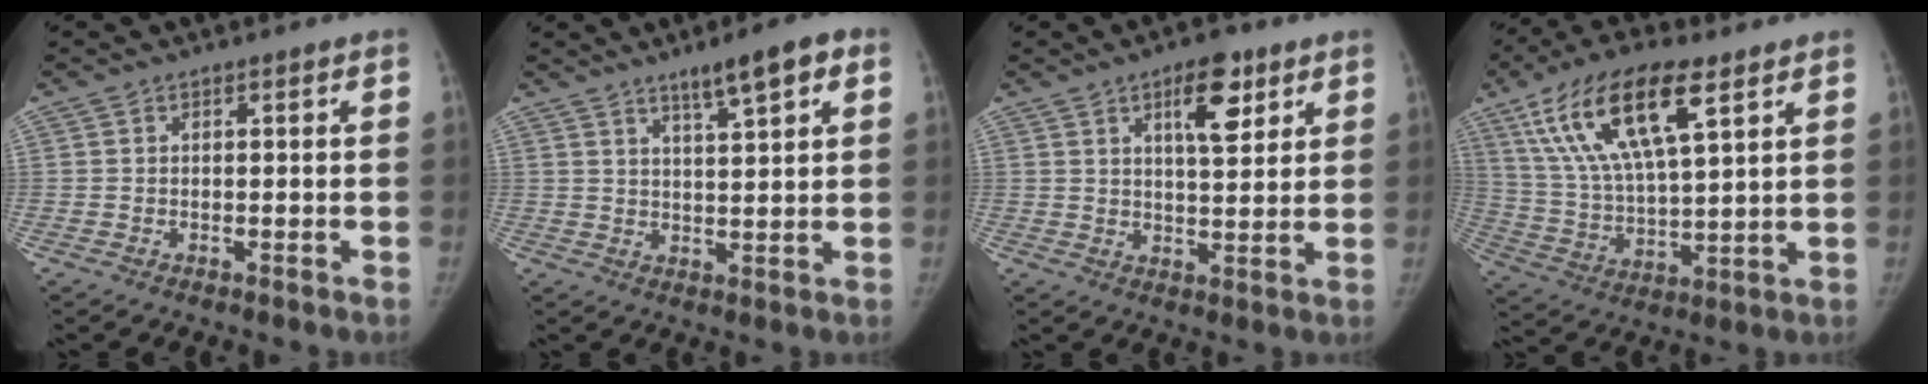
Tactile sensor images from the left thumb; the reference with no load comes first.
{"total": 7.4, "force": [4.3, 1.3, 5.9], "torque": [-0.085, -0.014, 0.067]}
{"total": 8.3, "force": [4.4, 3.3, 6.3], "torque": [-0.076, -0.023, 0.064]}
{"total": 19.4, "force": [9.6, 6.9, 15.4], "torque": [-0.281, -0.017, 0.180]}